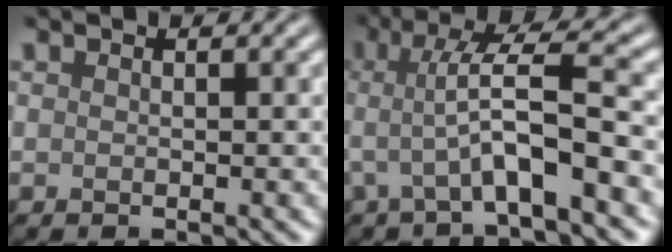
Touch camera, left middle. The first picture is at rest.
{"total": 5.8, "force": [-0.6, 1.0, 5.7], "torque": [-0.103, 0.014, -0.018]}